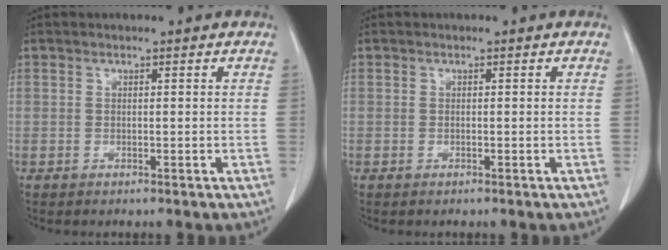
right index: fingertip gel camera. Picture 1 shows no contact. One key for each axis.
{"total": 0.0}